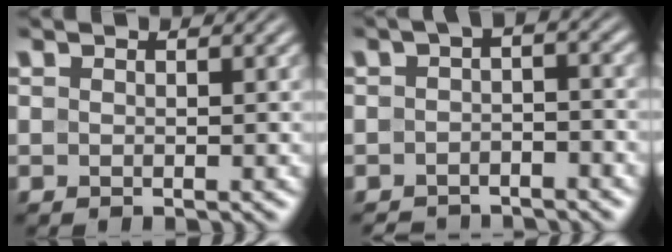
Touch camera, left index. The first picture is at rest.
{"total": 3.6, "force": [-2.5, 1.6, 2.1], "torque": [-0.023, 0.002, -0.048]}